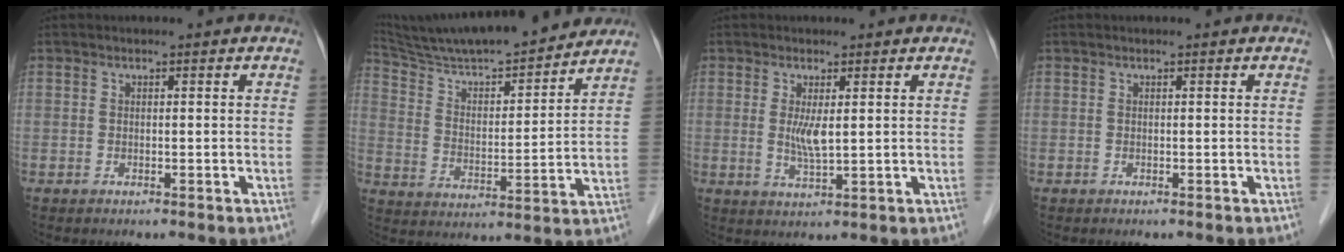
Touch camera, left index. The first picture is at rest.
{"total": 22.3, "force": [20.3, 1.6, 9.1], "torque": [-0.154, 0.001, 0.311]}
{"total": 3.3, "force": [0.6, 0.5, 3.2], "torque": [-0.068, -0.009, 0.015]}
{"total": 0.0}